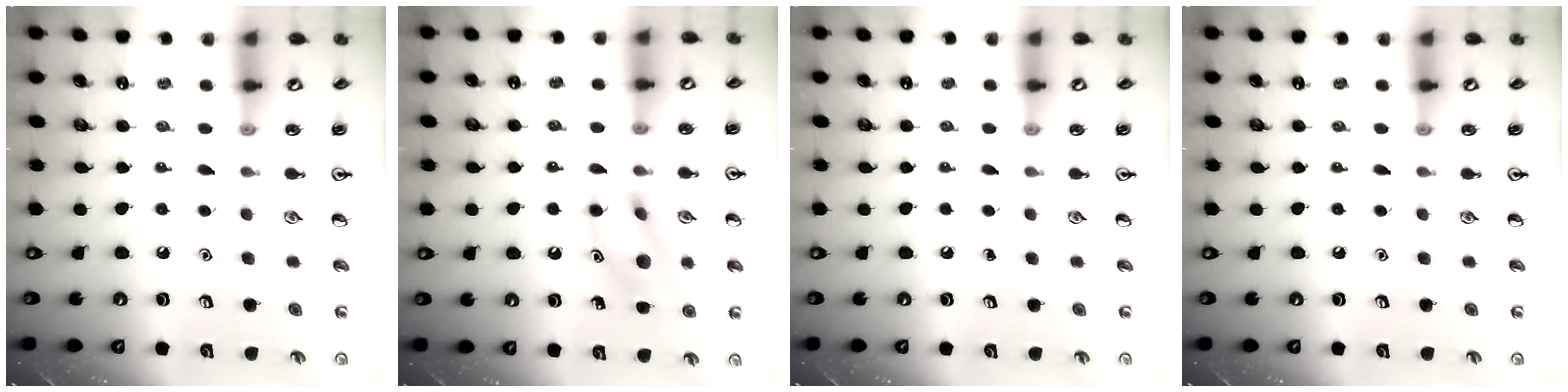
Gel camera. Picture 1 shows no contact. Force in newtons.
{"total": 11.5, "press": 11.3, "slide": 2.2}
{"total": 0.0}
{"total": 0.0}